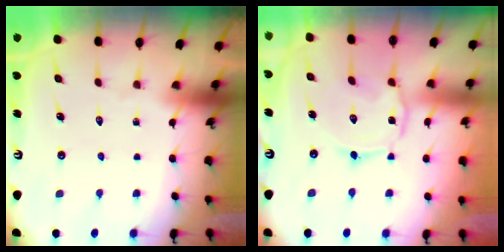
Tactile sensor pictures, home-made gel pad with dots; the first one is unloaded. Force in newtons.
{"total": 2.8, "press": 2.8, "slide": 0.4}